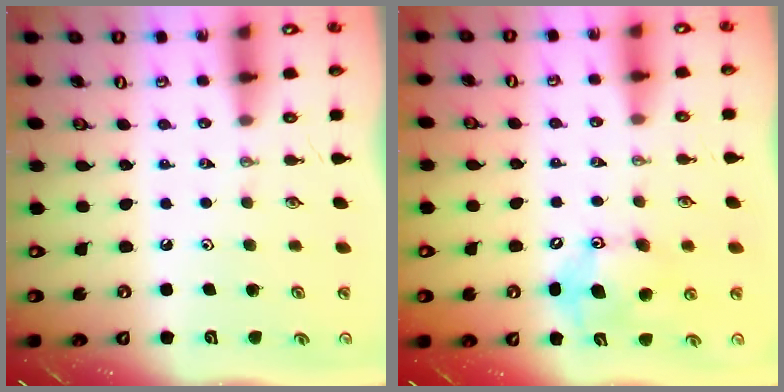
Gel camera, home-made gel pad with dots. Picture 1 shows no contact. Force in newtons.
{"total": 11.6, "press": 11.2, "slide": 2.9}